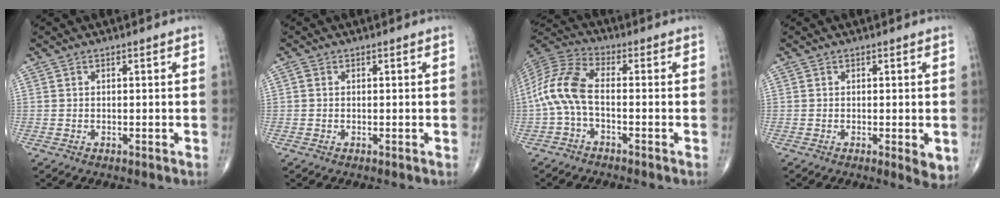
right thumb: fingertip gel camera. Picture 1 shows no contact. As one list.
[{"total": 0.6, "force": [0.0, 0.5, 0.3], "torque": [-0.006, 0.000, -0.003]}, {"total": 9.9, "force": [-1.7, 4.5, 8.7], "torque": [-0.196, 0.033, -0.044]}, {"total": 3.3, "force": [-0.5, 1.0, 3.1], "torque": [-0.040, -0.010, -0.009]}]